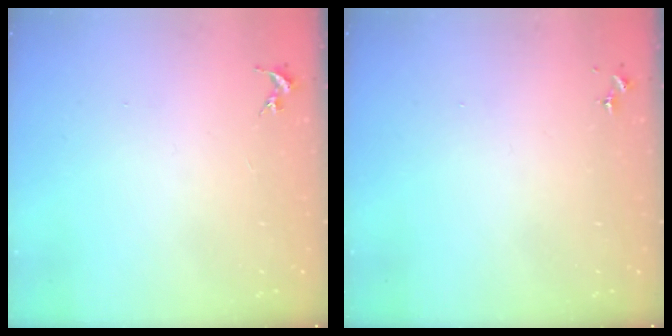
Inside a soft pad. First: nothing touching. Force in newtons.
{"total": 0.0}